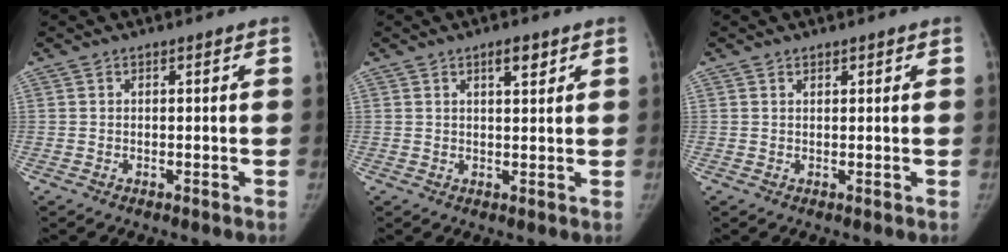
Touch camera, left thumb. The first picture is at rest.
{"total": 3.0, "force": [1.8, 1.1, 2.2], "torque": [-0.025, -0.008, 0.027]}
{"total": 0.6, "force": [0.5, 0.3, 0.1], "torque": [0.004, -0.002, 0.005]}